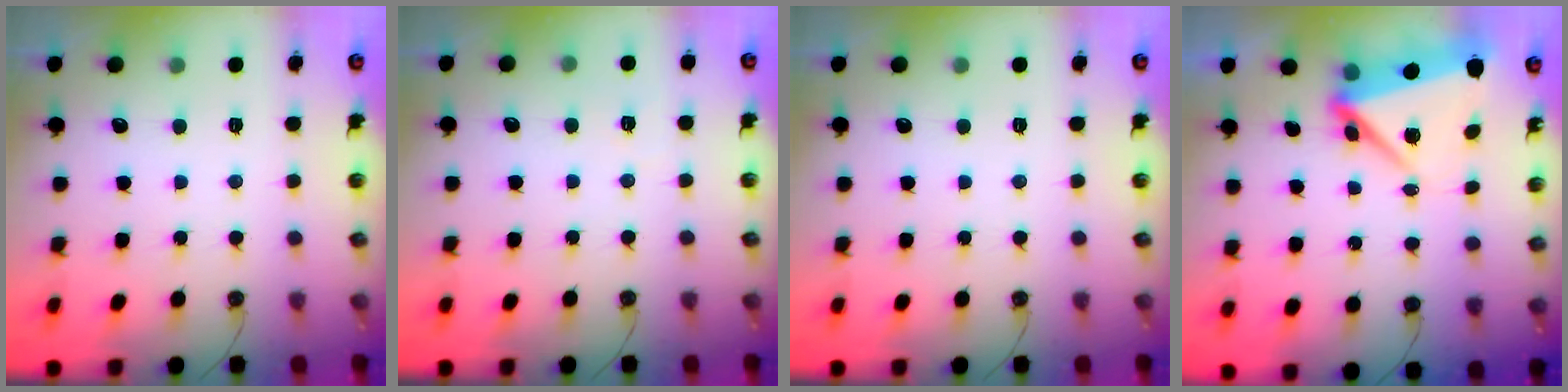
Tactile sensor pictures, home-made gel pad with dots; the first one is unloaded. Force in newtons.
{"total": 2.8, "press": 2.7, "slide": 0.9}
{"total": 0.0}
{"total": 7.0, "press": 6.8, "slide": 1.8}